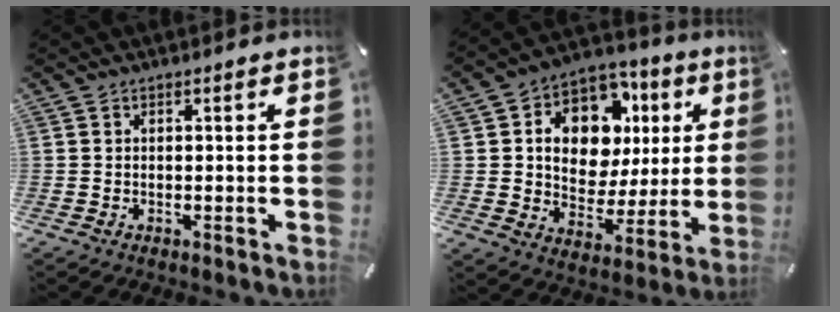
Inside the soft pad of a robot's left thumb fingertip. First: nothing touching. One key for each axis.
{"total": 13.7, "fx": 4.6, "fy": 10.6, "fz": 7.4, "tx": -0.119, "ty": -0.028, "tz": 0.090}